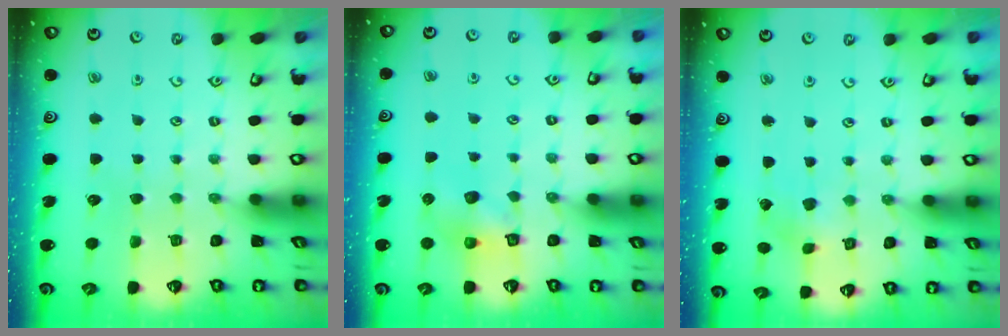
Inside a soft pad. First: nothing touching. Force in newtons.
{"total": 6.8, "press": 6.8, "slide": 0.2}
{"total": 1.8, "press": 1.8, "slide": 0.2}